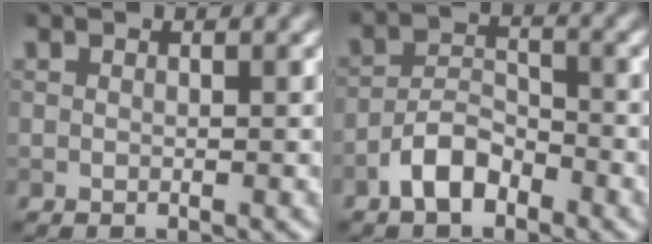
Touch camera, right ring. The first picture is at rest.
{"total": 3.6, "force": [-2.4, 1.7, 2.1], "torque": [-0.036, 0.011, -0.050]}